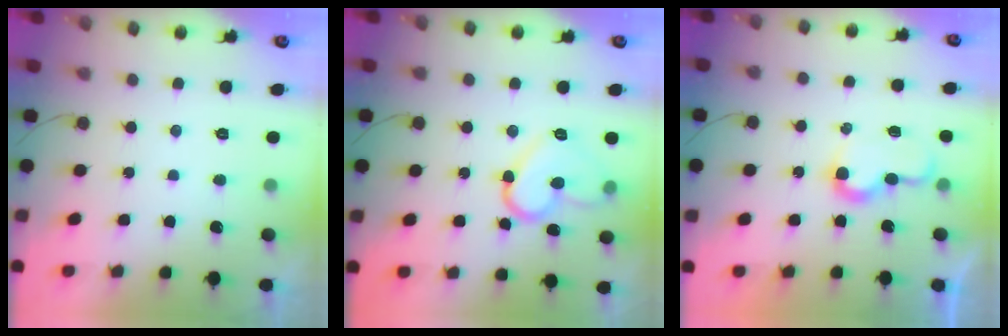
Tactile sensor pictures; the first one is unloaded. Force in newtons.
{"total": 12.4, "press": 12.4, "slide": 0.8}
{"total": 6.1, "press": 6.1, "slide": 0.7}